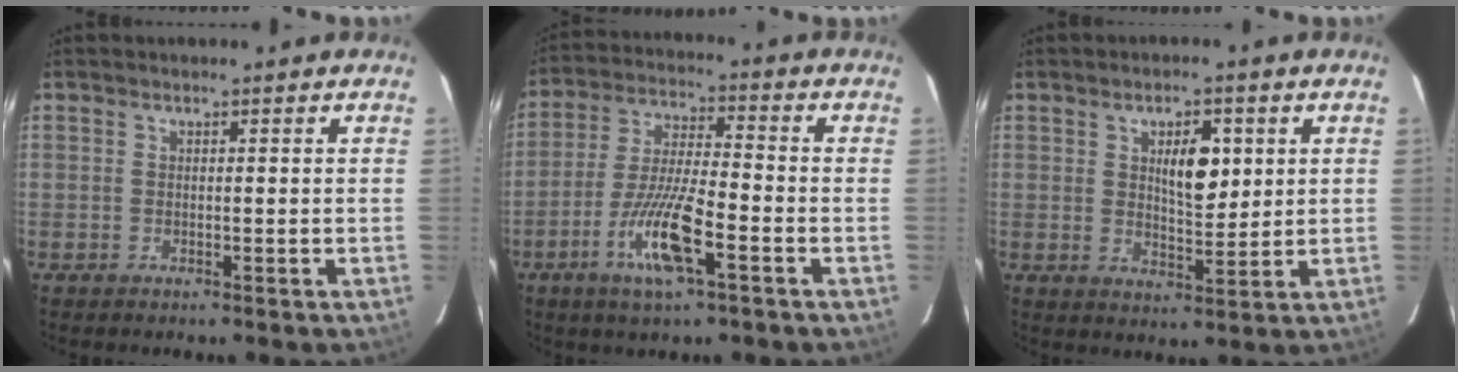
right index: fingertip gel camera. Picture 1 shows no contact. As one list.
[{"total": 11.4, "force": [-5.0, 1.6, 10.1], "torque": [-0.200, -0.010, -0.093]}, {"total": 6.3, "force": [1.9, 2.4, 5.5], "torque": [-0.089, 0.000, 0.037]}]